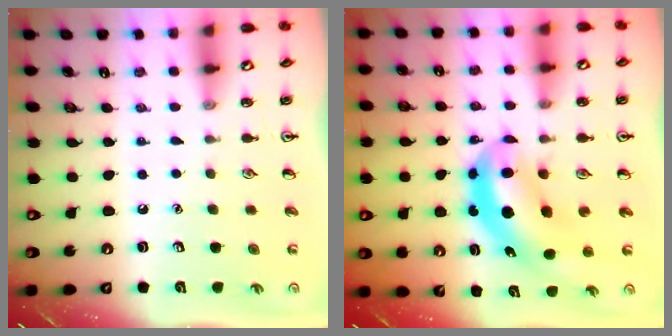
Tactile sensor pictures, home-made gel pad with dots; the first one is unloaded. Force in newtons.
{"total": 7.7, "press": 7.4, "slide": 2.0}